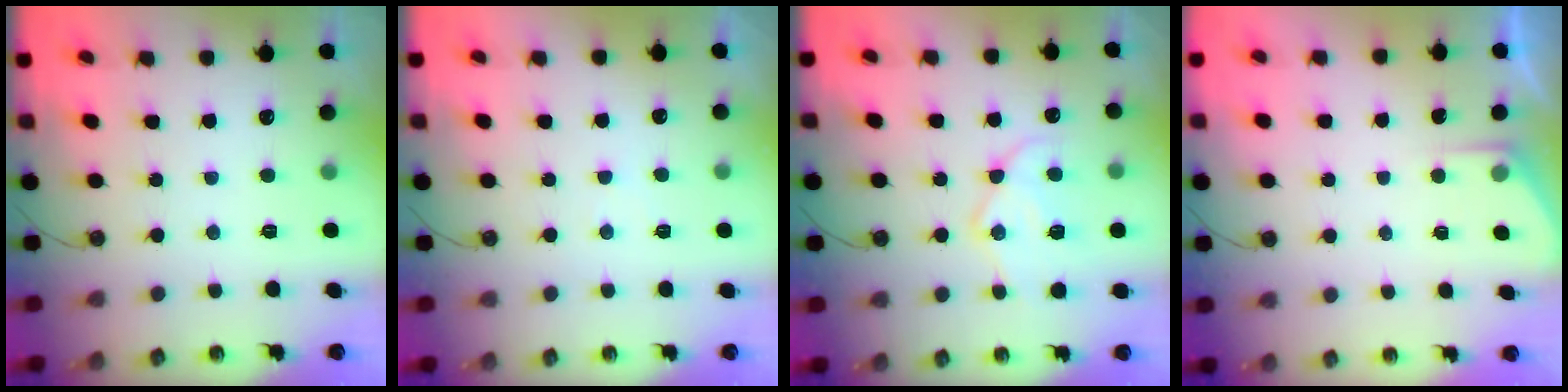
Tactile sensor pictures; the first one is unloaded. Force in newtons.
{"total": 2.7, "press": 2.6, "slide": 0.5}
{"total": 13.8, "press": 13.7, "slide": 1.0}
{"total": 2.7, "press": 2.7, "slide": 0.3}